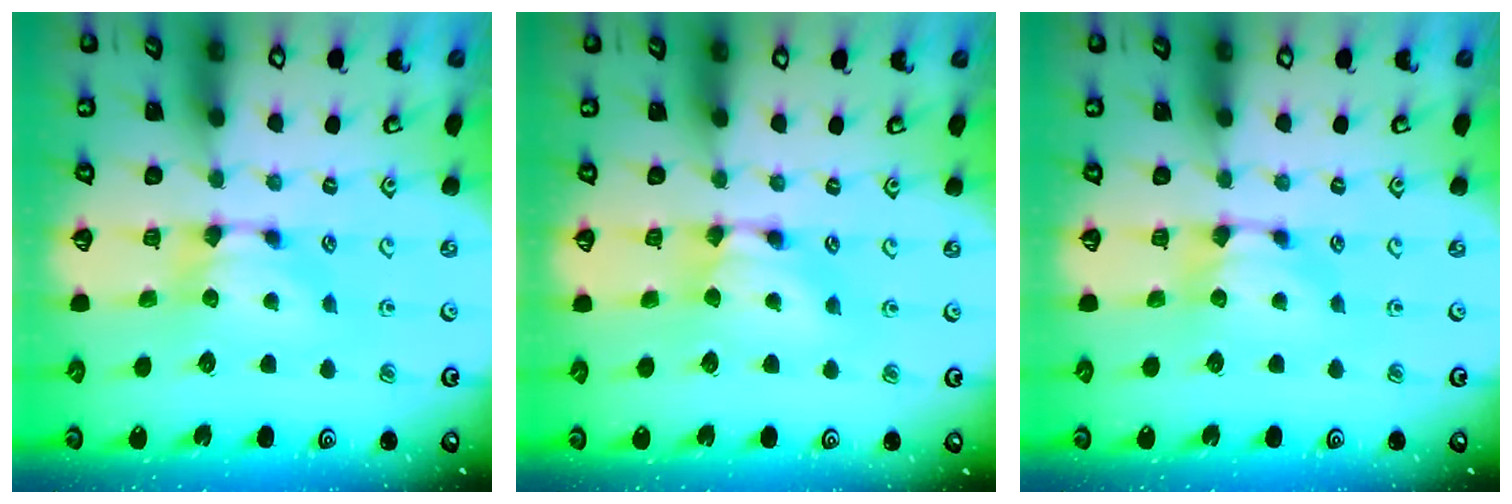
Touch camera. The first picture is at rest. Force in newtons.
{"total": 1.3, "press": 1.3, "slide": 0.1}
{"total": 0.0}